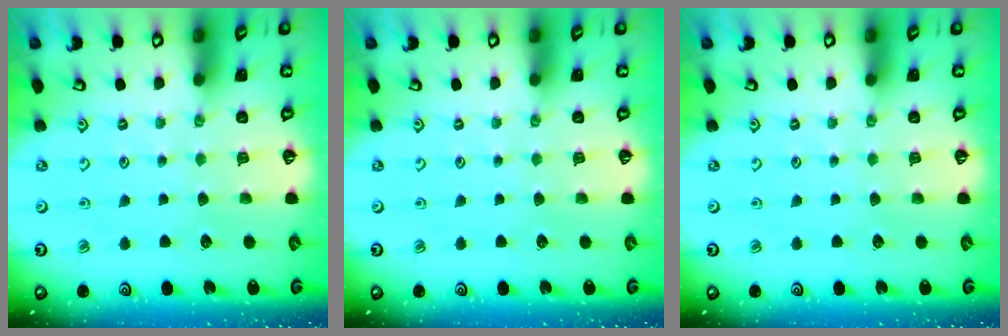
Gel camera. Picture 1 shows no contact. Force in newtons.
{"total": 0.0}
{"total": 0.0}